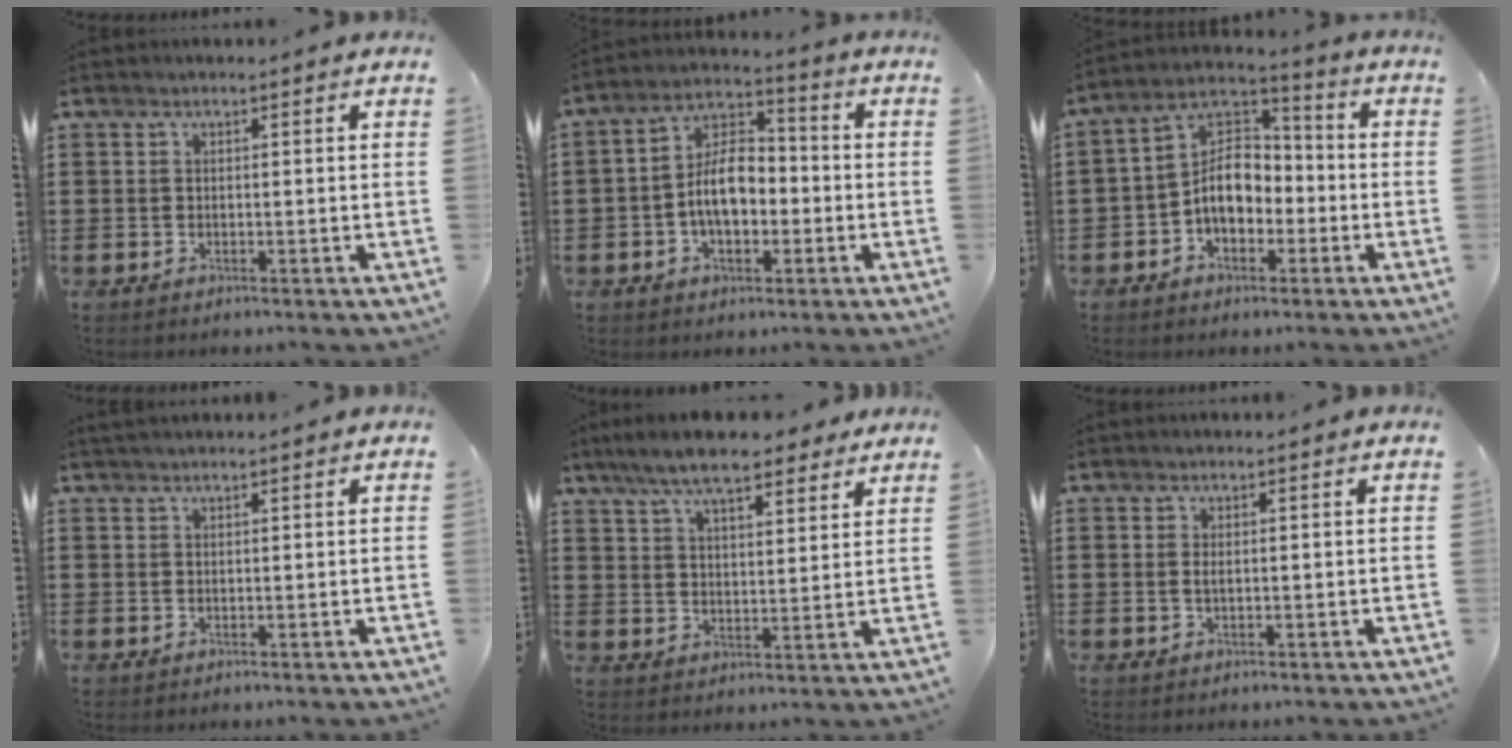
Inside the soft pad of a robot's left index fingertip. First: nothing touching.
{"total": 8.6, "force": [-1.7, 4.8, 6.9], "torque": [-0.136, 0.008, -0.037]}
{"total": 7.6, "force": [-2.3, 5.2, 5.0], "torque": [-0.118, 0.010, -0.052]}
{"total": 1.0, "force": [0.9, 0.0, 0.3], "torque": [-0.007, 0.001, 0.018]}
{"total": 8.8, "force": [7.4, 2.0, 4.3], "torque": [-0.107, -0.009, 0.136]}
{"total": 0.9, "force": [0.3, 0.2, 0.9], "torque": [-0.020, 0.001, 0.005]}